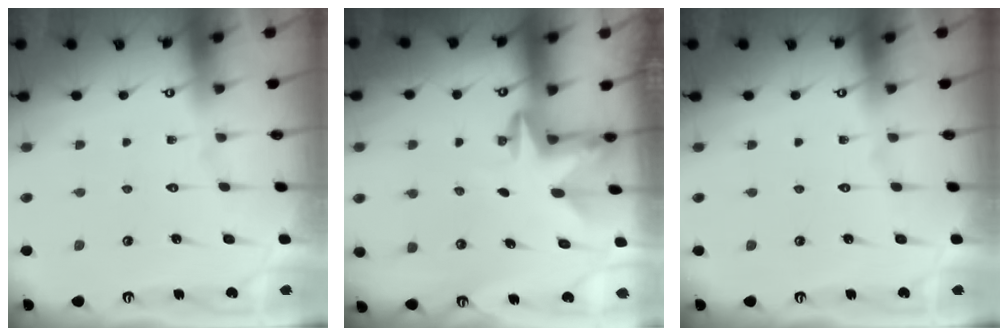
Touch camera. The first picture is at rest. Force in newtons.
{"total": 2.9, "press": 2.8, "slide": 0.7}
{"total": 0.0}